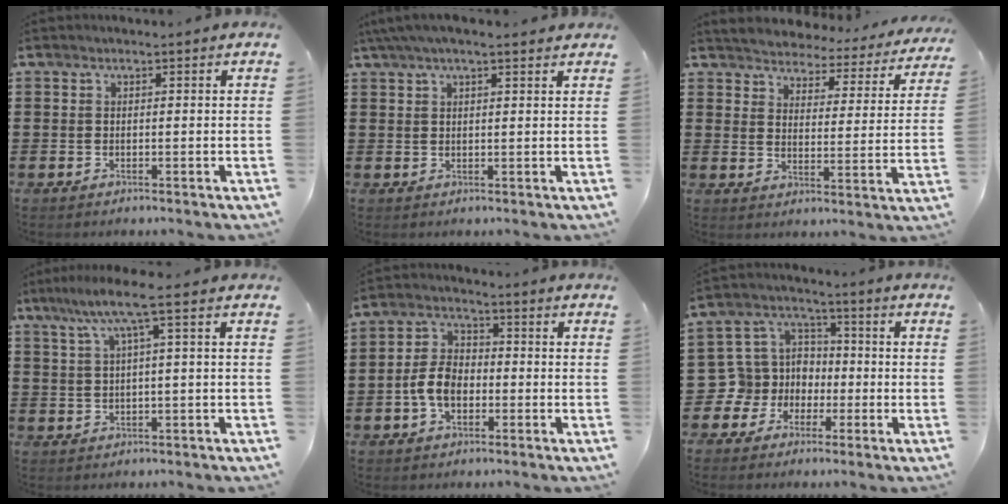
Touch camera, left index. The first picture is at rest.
{"total": 3.6, "force": [2.6, 0.6, 2.4], "torque": [-0.051, 0.004, 0.047]}
{"total": 3.7, "force": [3.7, 0.1, -0.4], "torque": [-0.020, -0.036, 0.058]}
{"total": 6.2, "force": [1.9, 0.7, 5.9], "torque": [-0.119, 0.006, 0.027]}
{"total": 5.9, "force": [-1.6, 3.7, 4.3], "torque": [-0.105, 0.003, -0.037]}
{"total": 7.6, "force": [-1.8, 7.3, 1.1], "torque": [-0.076, -0.001, -0.037]}